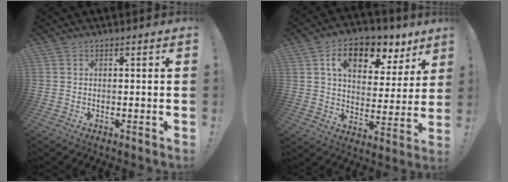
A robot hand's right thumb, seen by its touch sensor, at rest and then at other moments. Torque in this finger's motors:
{"motor_torque": [1.03, 3.49, 0.42, -0.05, 0.05]}